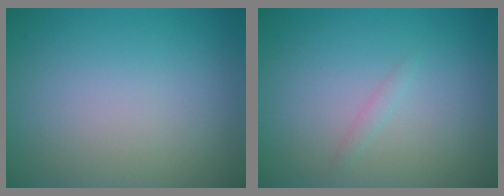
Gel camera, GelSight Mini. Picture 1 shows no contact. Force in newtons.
{"total": 0.7, "press": 0.7, "slide": 0.0}